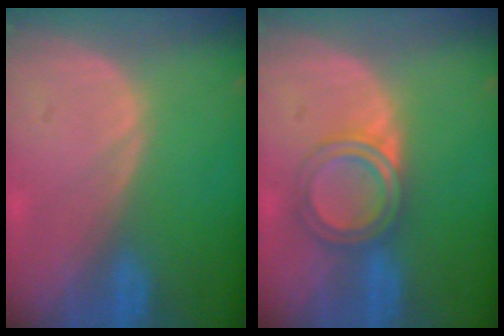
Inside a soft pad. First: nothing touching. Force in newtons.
{"total": 4.7, "press": 4.7, "slide": 0.2}